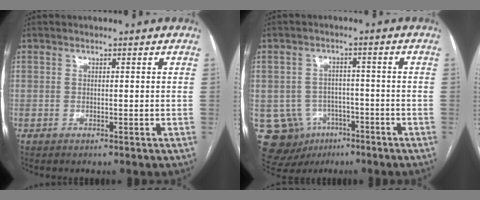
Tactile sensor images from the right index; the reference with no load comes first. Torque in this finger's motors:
{"motor_torque": [-0.34, 0.02, -0.74, -0.21]}